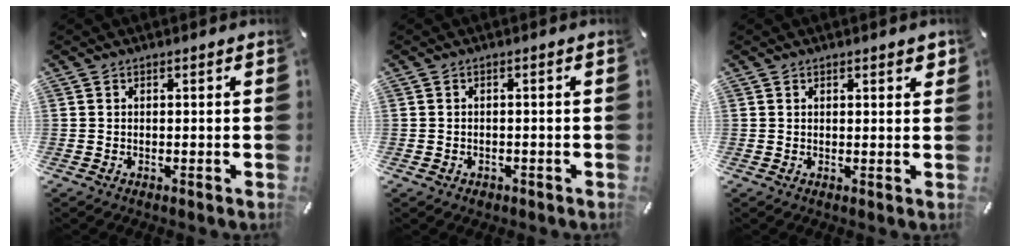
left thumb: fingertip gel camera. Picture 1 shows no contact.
{"total": 1.4, "force": [-0.6, 1.1, 0.4], "torque": [-0.010, 0.004, -0.015]}
{"total": 1.3, "force": [0.9, 0.5, 0.8], "torque": [-0.008, -0.003, 0.015]}